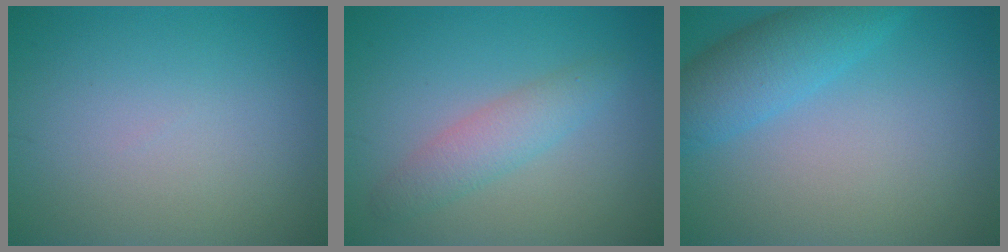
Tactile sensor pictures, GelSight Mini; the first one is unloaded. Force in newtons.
{"total": 2.8, "press": 2.8, "slide": 0.0}
{"total": 3.6, "press": 3.6, "slide": 0.1}